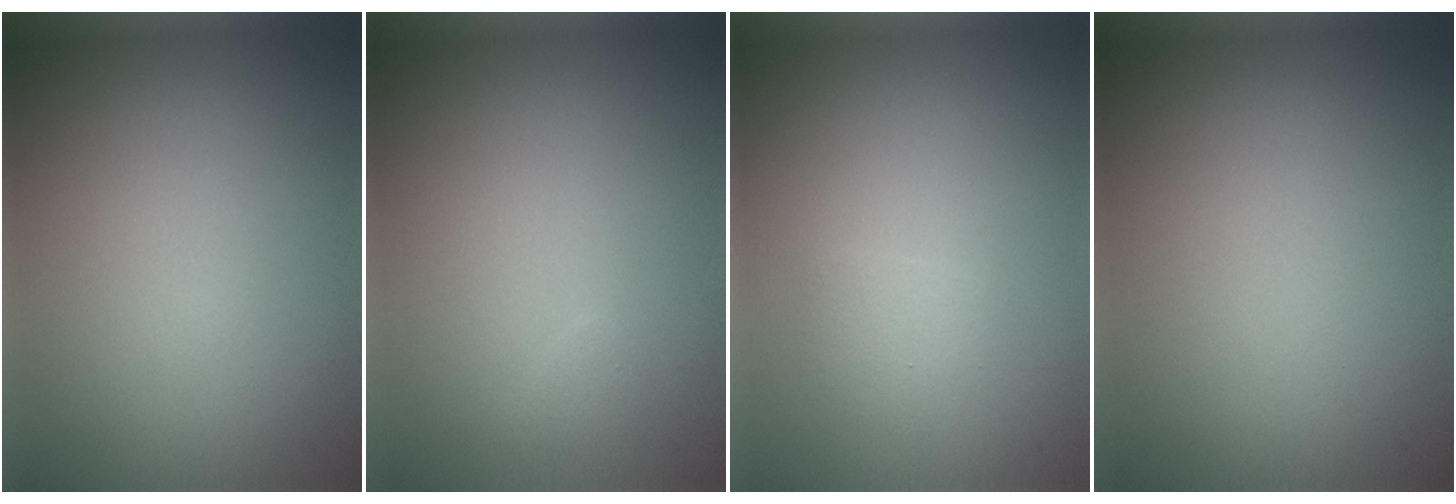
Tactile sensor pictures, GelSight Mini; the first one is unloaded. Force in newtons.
{"total": 0.6, "press": 0.5, "slide": 0.1}
{"total": 1.1, "press": 1.1, "slide": 0.1}
{"total": 0.0}